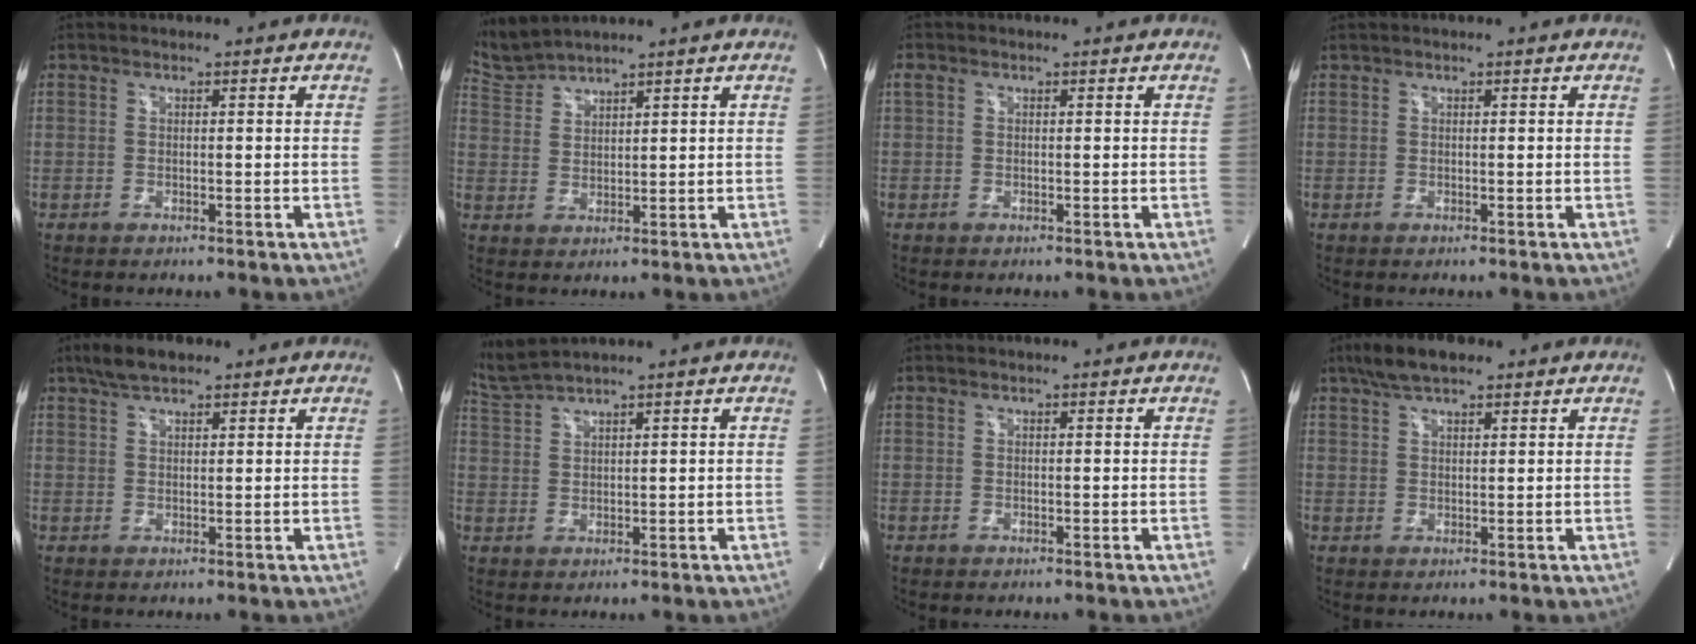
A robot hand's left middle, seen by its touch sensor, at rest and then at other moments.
{"total": 4.7, "force": [4.6, -0.9, -0.2], "torque": [-0.015, 0.009, 0.106]}
{"total": 0.8, "force": [0.4, 0.5, 0.5], "torque": [-0.017, 0.015, 0.007]}
{"total": 0.0}
{"total": 4.6, "force": [3.4, 1.5, 2.6], "torque": [-0.062, 0.014, 0.064]}
{"total": 4.2, "force": [3.8, -1.5, 1.0], "torque": [-0.040, 0.010, 0.091]}
{"total": 0.0}
{"total": 5.9, "force": [4.3, 1.9, 3.5], "torque": [-0.076, 0.018, 0.079]}